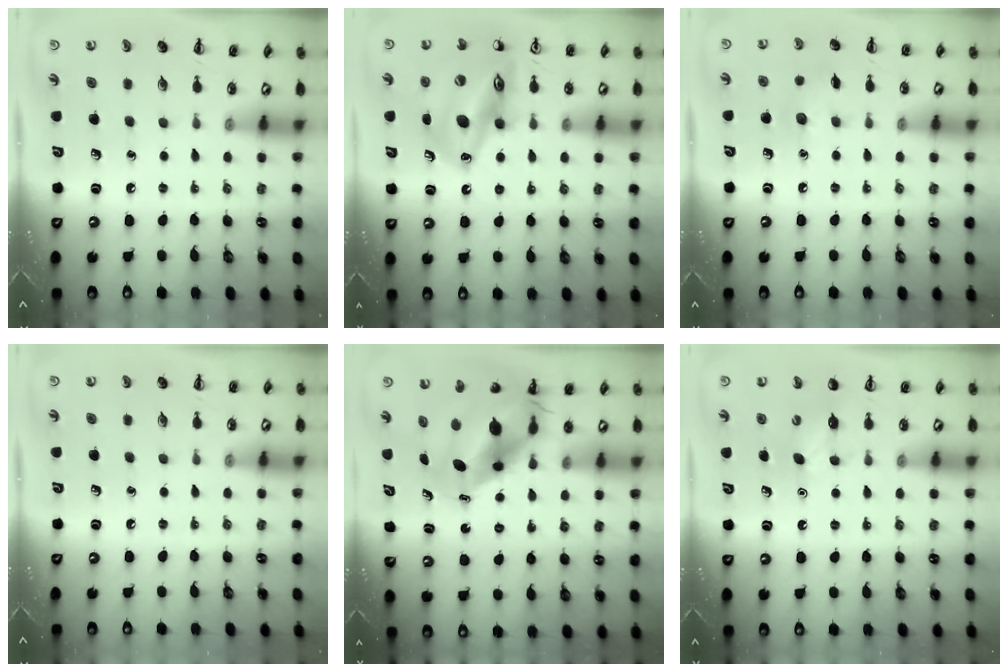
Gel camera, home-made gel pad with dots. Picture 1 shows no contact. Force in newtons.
{"total": 16.5, "press": 16.2, "slide": 3.0}
{"total": 6.5, "press": 6.4, "slide": 1.4}
{"total": 0.0}
{"total": 7.9, "press": 7.6, "slide": 2.3}
{"total": 3.0, "press": 2.9, "slide": 0.7}